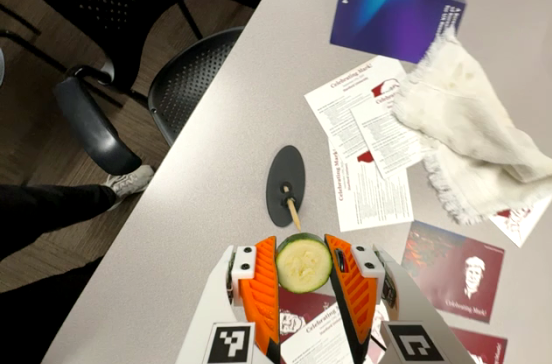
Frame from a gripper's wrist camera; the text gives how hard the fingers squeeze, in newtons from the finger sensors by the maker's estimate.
{"total": 10.1, "left": 9.6, "right": 10.6}